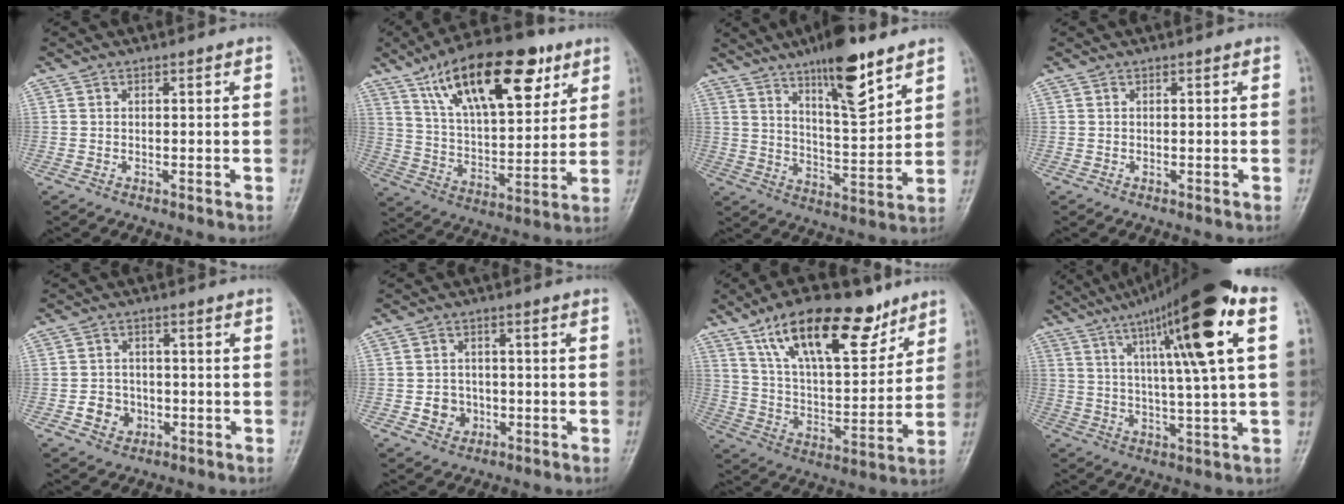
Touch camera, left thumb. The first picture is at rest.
{"total": 23.2, "force": [12.2, 10.0, 17.0], "torque": [-0.244, -0.030, 0.211]}
{"total": 14.5, "force": [9.4, 3.7, 10.4], "torque": [-0.148, -0.057, 0.158]}
{"total": 0.0}
{"total": 5.1, "force": [-1.5, 4.4, 1.9], "torque": [-0.007, 0.011, -0.024]}
{"total": 4.6, "force": [-1.1, 4.1, 1.7], "torque": [-0.005, 0.008, -0.017]}
{"total": 21.0, "force": [13.0, 8.8, 14.0], "torque": [-0.194, -0.051, 0.228]}
{"total": 20.8, "force": [8.4, 2.4, 18.9], "torque": [-0.297, 0.005, 0.132]}